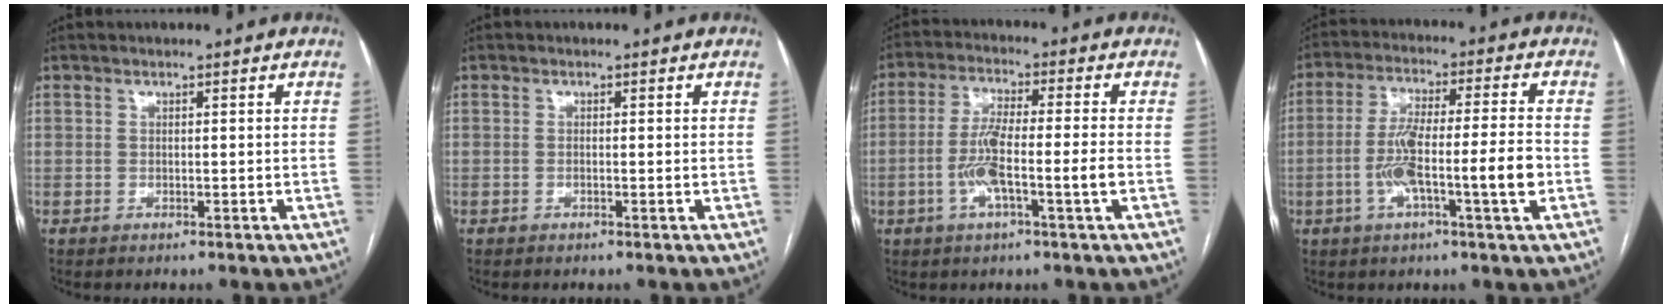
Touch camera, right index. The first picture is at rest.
{"total": 0.0}
{"total": 8.2, "force": [-2.3, 0.3, 7.9], "torque": [-0.157, 0.006, -0.045]}
{"total": 11.1, "force": [-2.9, 0.5, 10.7], "torque": [-0.198, 0.010, -0.053]}